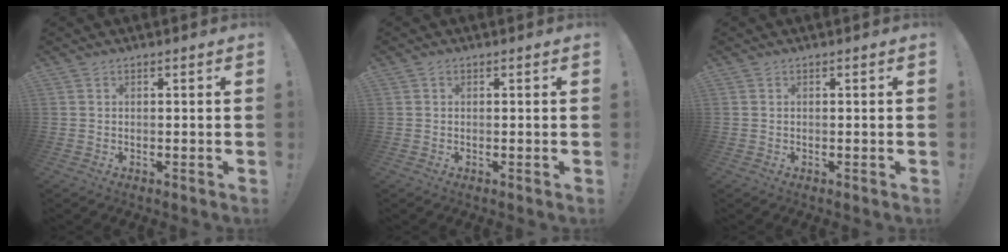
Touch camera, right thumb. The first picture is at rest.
{"total": 0.0}
{"total": 0.0}